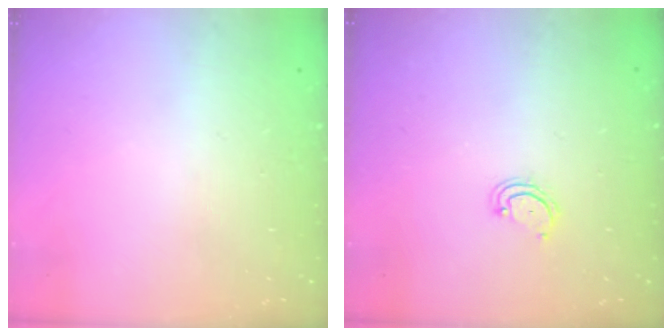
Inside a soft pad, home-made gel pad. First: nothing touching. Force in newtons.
{"total": 3.5, "press": 3.5, "slide": 0.3}